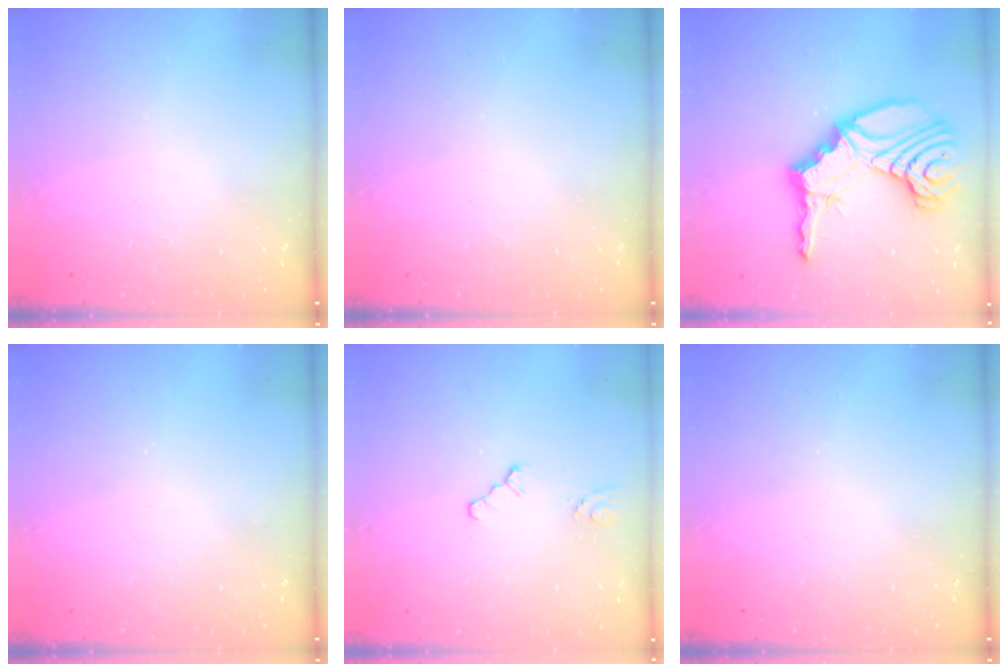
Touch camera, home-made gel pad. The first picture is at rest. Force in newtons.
{"total": 0.0}
{"total": 22.9, "press": 22.6, "slide": 3.7}
{"total": 0.0}
{"total": 1.6, "press": 1.5, "slide": 0.3}
{"total": 0.0}